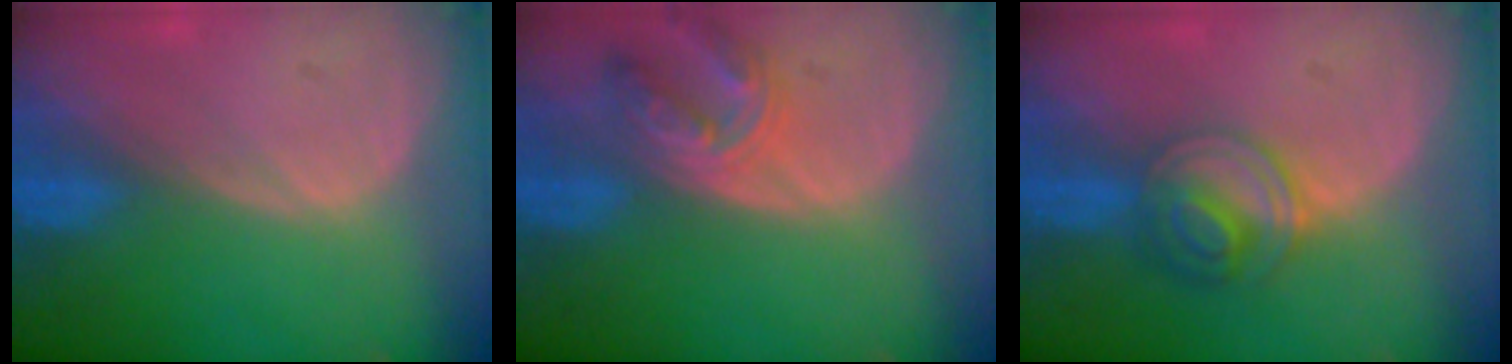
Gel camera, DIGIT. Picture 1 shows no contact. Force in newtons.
{"total": 7.0, "press": 6.3, "slide": 3.0}
{"total": 6.3, "press": 5.5, "slide": 3.1}